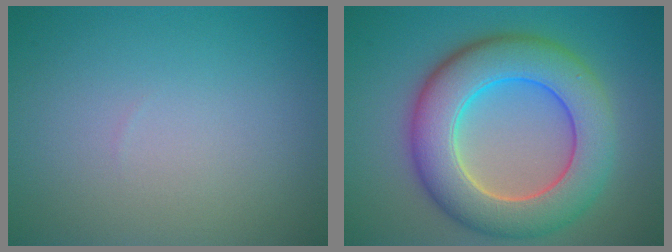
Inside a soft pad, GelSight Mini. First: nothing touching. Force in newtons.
{"total": 9.7, "press": 9.7, "slide": 0.7}